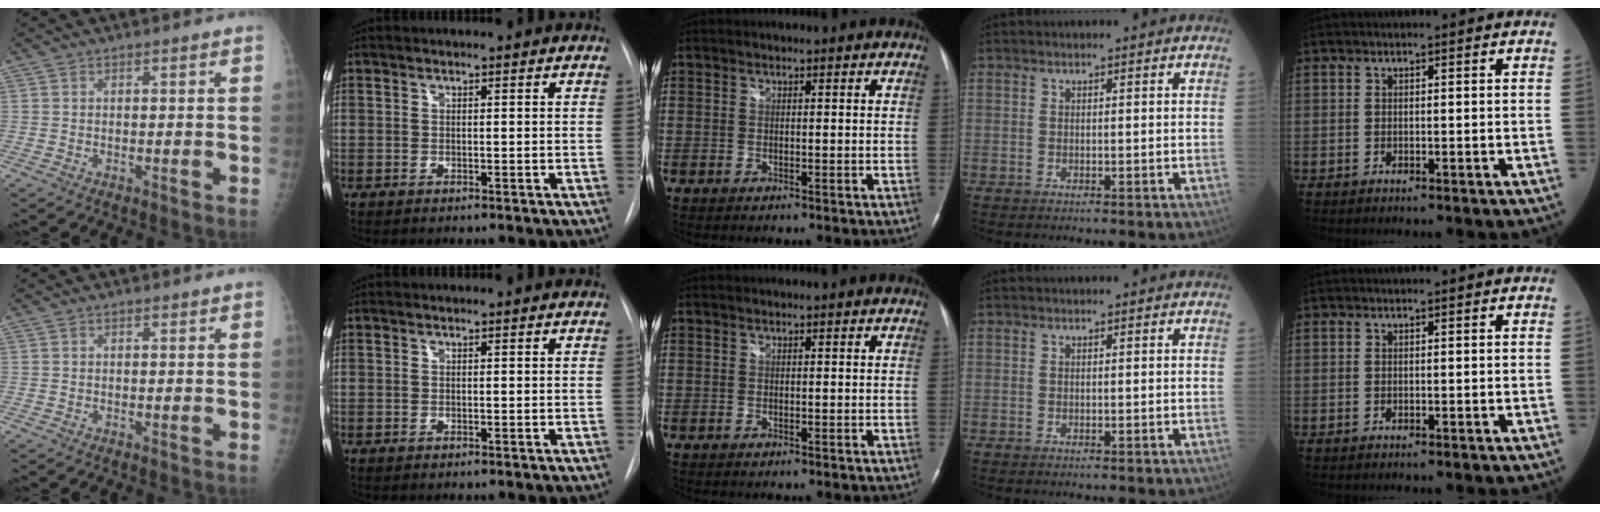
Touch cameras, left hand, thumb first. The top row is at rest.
{}